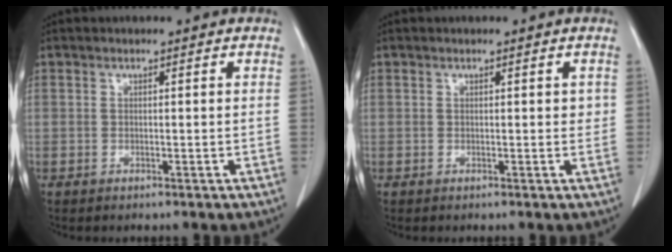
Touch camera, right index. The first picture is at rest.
{"total": 1.0, "force": [0.3, 0.6, 0.8], "torque": [-0.008, -0.001, 0.005]}